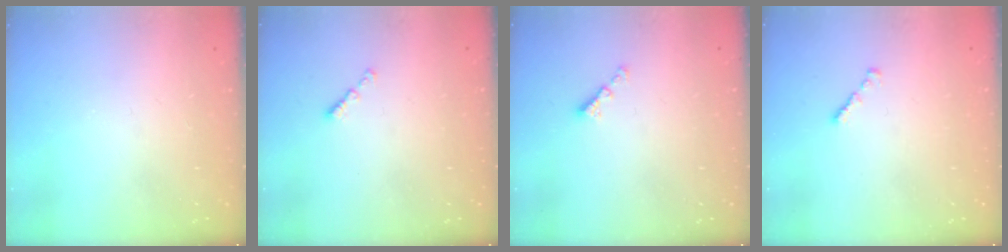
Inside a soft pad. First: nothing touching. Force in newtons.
{"total": 0.8, "press": 0.7, "slide": 0.4}
{"total": 2.1, "press": 2.0, "slide": 0.6}
{"total": 1.1, "press": 1.0, "slide": 0.5}